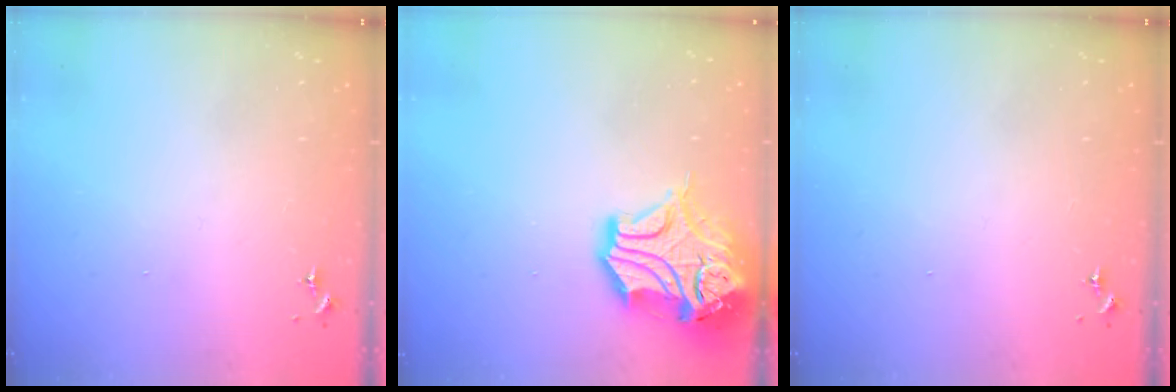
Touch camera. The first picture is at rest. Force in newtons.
{"total": 17.4, "press": 17.2, "slide": 2.6}
{"total": 0.0}